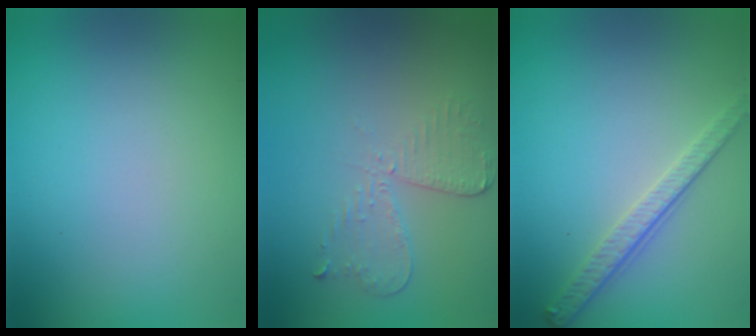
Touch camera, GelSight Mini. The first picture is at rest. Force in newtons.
{"total": 3.0, "press": 2.6, "slide": 1.5}
{"total": 2.9, "press": 2.5, "slide": 1.5}